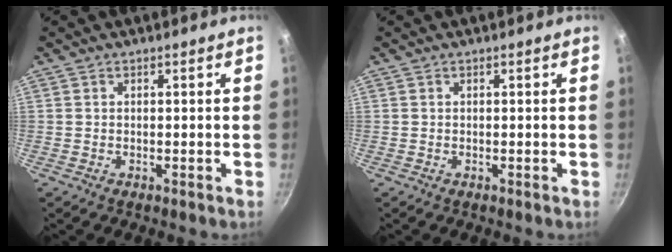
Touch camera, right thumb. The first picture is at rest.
{"total": 0.0}